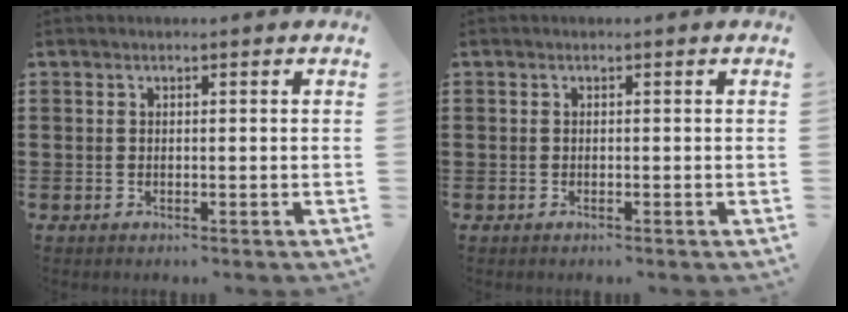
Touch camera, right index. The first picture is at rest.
{"total": 0.0}